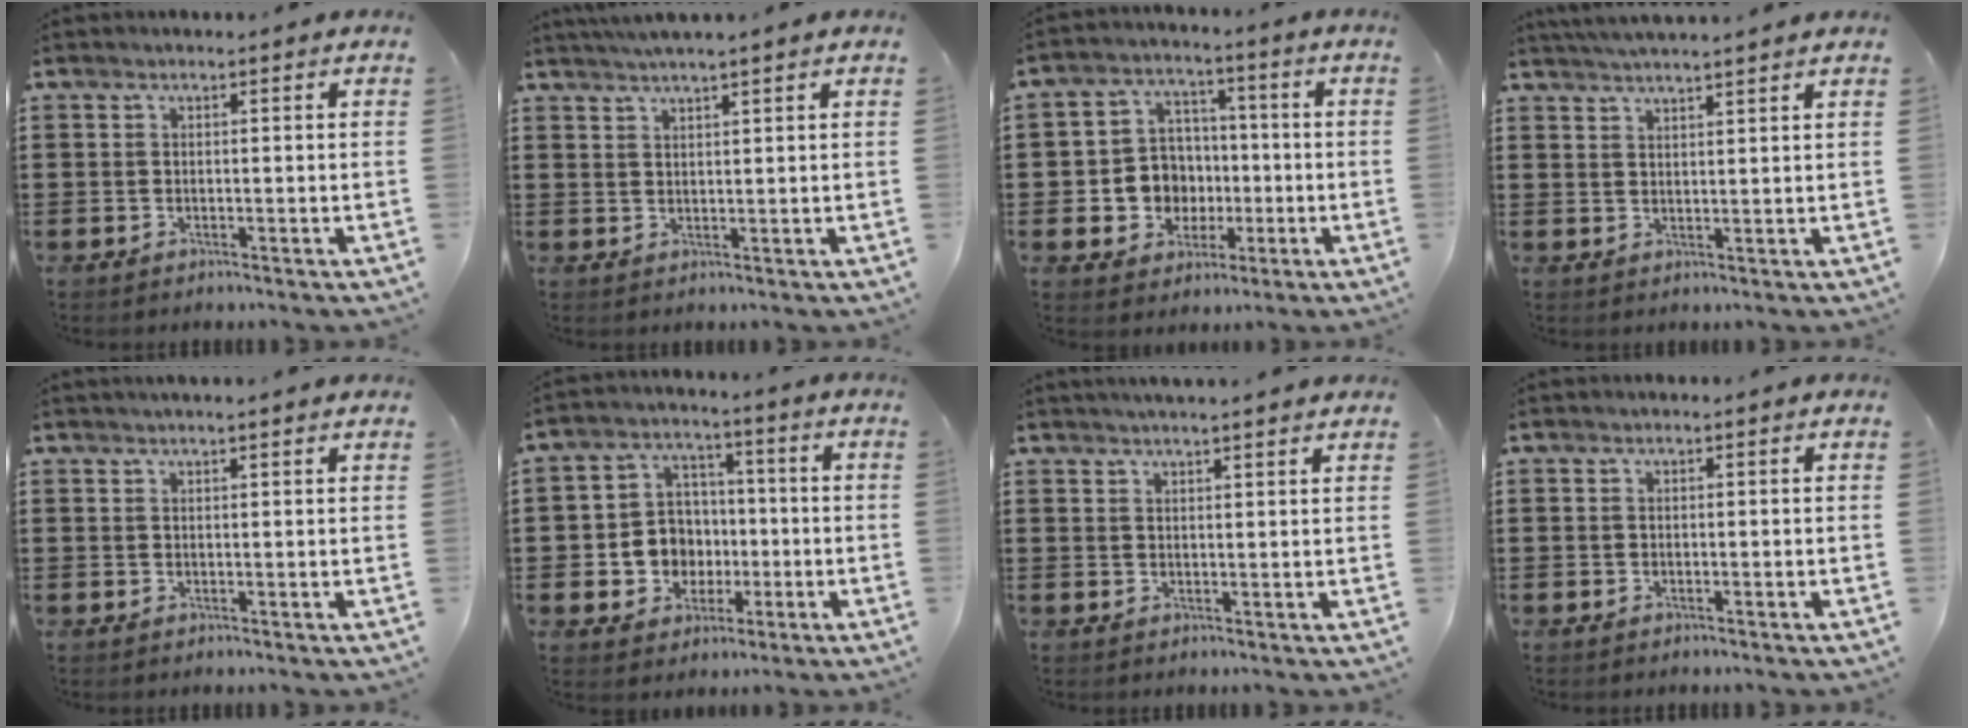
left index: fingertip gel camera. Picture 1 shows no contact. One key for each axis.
{"total": 1.9, "fx": 1.7, "fy": -0.7, "fz": 0.5, "tx": -0.012, "ty": 0.001, "tz": 0.033}
{"total": 7.9, "fx": -0.8, "fy": 7.5, "fz": 2.4, "tx": -0.076, "ty": 0.021, "tz": -0.007}
{"total": 2.6, "fx": 2.5, "fy": -0.9, "fz": 0.1, "tx": -0.007, "ty": -0.007, "tz": 0.046}
{"total": 1.2, "fx": 1.0, "fy": -0.1, "fz": 0.5, "tx": -0.010, "ty": -0.001, "tz": 0.020}
{"total": 7.5, "fx": -1.1, "fy": 7.1, "fz": 2.3, "tx": -0.072, "ty": 0.020, "tz": -0.015}
{"total": 2.0, "fx": 1.9, "fy": -0.3, "fz": 0.5, "tx": -0.014, "ty": -0.002, "tz": 0.037}
{"total": 0.0}